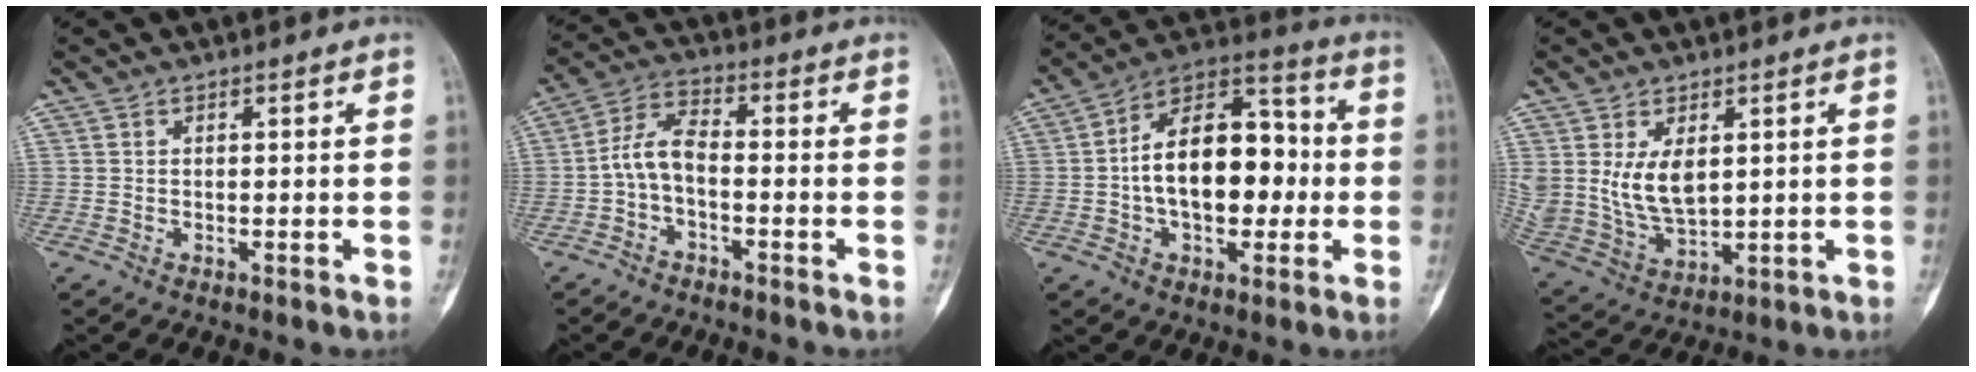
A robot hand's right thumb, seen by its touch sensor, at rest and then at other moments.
{"total": 6.0, "force": [-1.8, 2.8, 5.1], "torque": [-0.105, 0.029, -0.046]}
{"total": 18.4, "force": [-1.0, 11.0, 14.8], "torque": [-0.206, 0.040, -0.023]}
{"total": 9.6, "force": [2.5, 5.8, 7.3], "torque": [-0.134, -0.016, 0.071]}